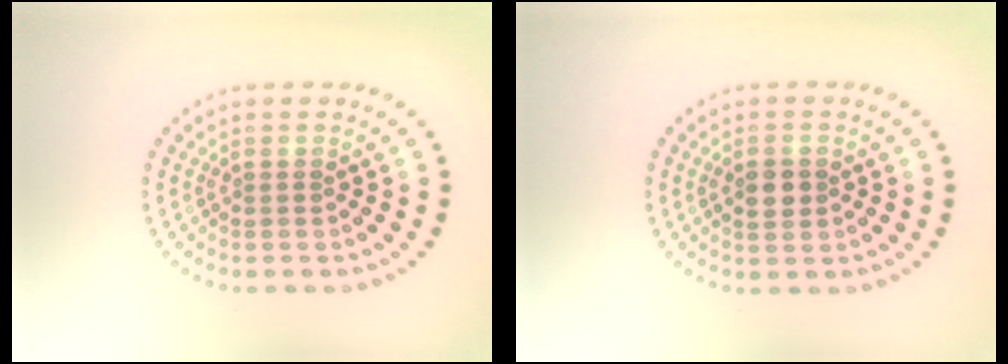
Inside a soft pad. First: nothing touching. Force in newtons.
{"total": 2.6, "press": 2.6, "slide": 0.1}